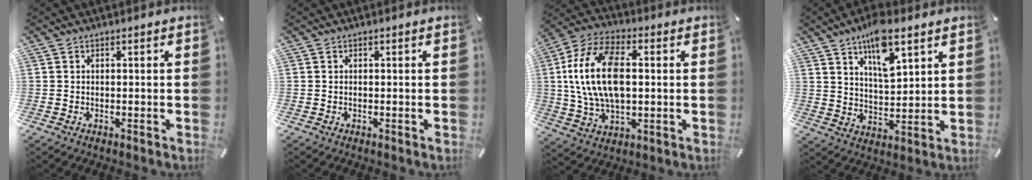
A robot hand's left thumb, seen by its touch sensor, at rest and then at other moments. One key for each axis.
{"total": 0.0}
{"total": 16.6, "fx": 1.5, "fy": 10.2, "fz": 13.0, "tx": -0.278, "ty": 0.005, "tz": 0.025}
{"total": 11.4, "fx": 7.5, "fy": 4.6, "fz": 7.3, "tx": -0.120, "ty": -0.029, "tz": 0.130}